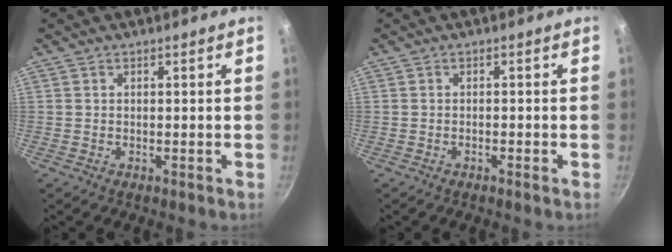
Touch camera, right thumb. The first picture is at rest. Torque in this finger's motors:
{"motor_torque": [-0.29, -0.07, -0.48, 0.03, -0.01]}